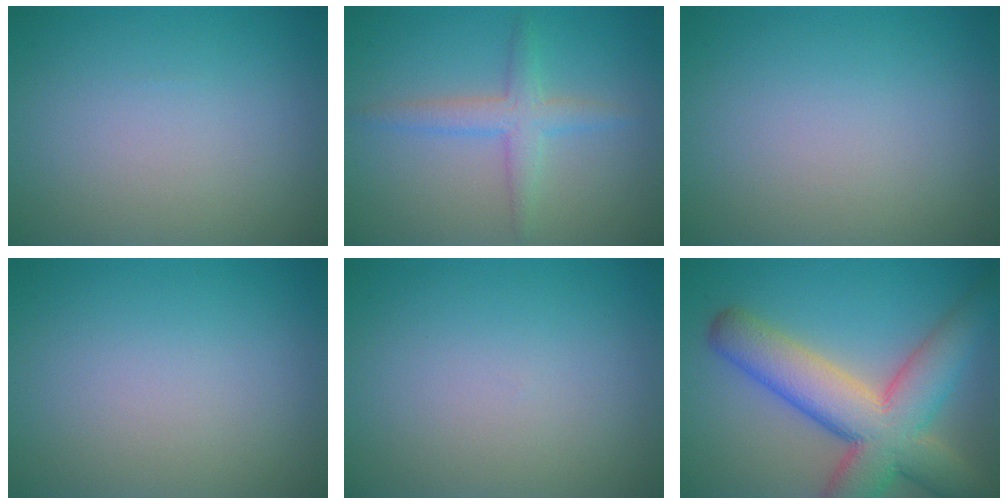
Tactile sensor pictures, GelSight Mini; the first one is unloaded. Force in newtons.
{"total": 2.7, "press": 2.7, "slide": 0.0}
{"total": 0.0}
{"total": 0.0}
{"total": 0.0}
{"total": 10.5, "press": 10.5, "slide": 0.8}